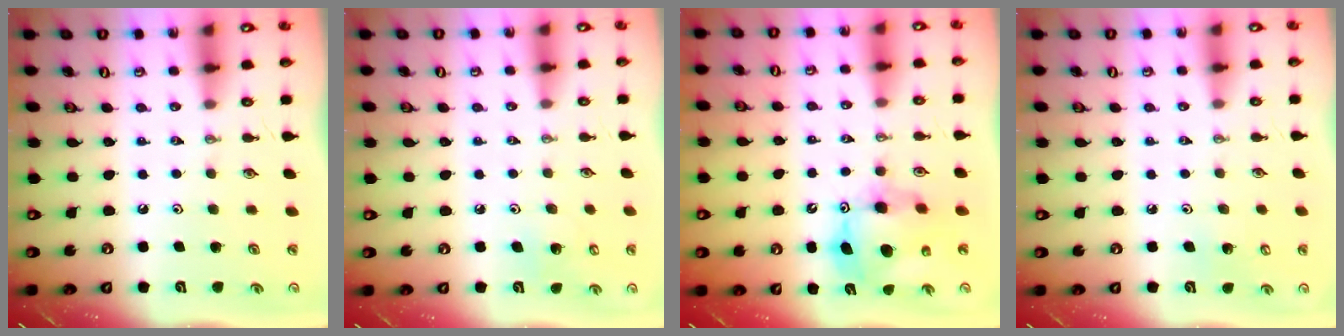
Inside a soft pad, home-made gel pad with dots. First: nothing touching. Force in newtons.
{"total": 6.5, "press": 6.5, "slide": 0.4}
{"total": 12.1, "press": 12.1, "slide": 1.2}
{"total": 4.4, "press": 4.3, "slide": 0.8}